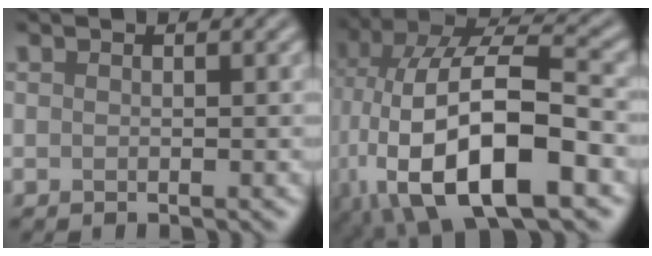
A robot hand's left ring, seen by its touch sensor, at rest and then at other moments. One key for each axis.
{"total": 15.8, "fx": -4.0, "fy": 7.2, "fz": 13.6, "tx": -0.245, "ty": 0.001, "tz": -0.062}